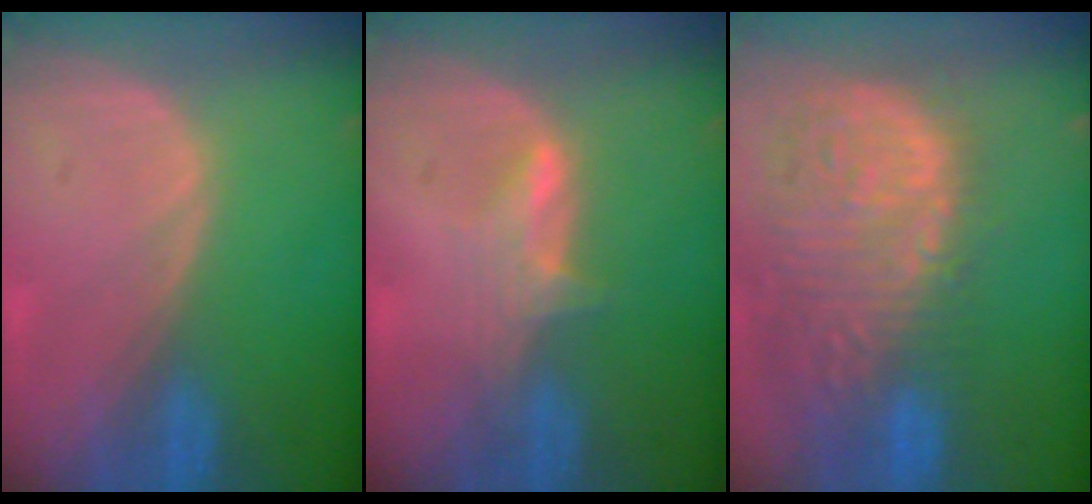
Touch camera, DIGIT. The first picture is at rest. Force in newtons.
{"total": 2.9, "press": 2.9, "slide": 0.4}
{"total": 15.3, "press": 12.7, "slide": 8.5}